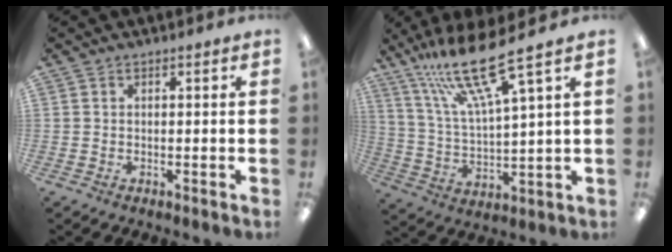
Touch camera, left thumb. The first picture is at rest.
{"total": 17.7, "force": [12.6, 2.8, 12.1], "torque": [-0.243, -0.066, 0.209]}